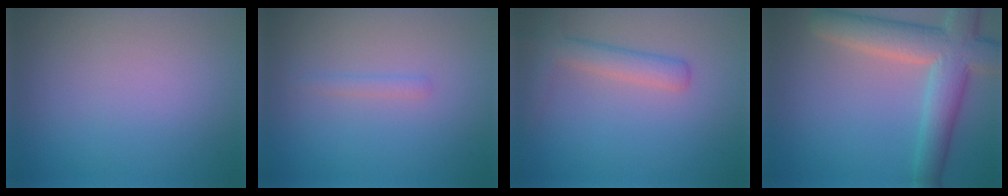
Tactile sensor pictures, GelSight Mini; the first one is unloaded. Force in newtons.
{"total": 0.8, "press": 0.8, "slide": 0.0}
{"total": 2.8, "press": 2.8, "slide": 0.1}
{"total": 8.1, "press": 8.1, "slide": 0.8}